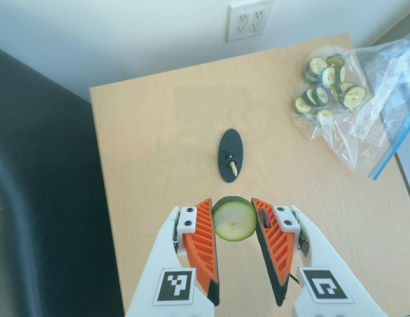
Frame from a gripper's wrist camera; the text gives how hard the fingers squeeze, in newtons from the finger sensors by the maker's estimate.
{"total": 8.5, "left": 8.3, "right": 8.8}